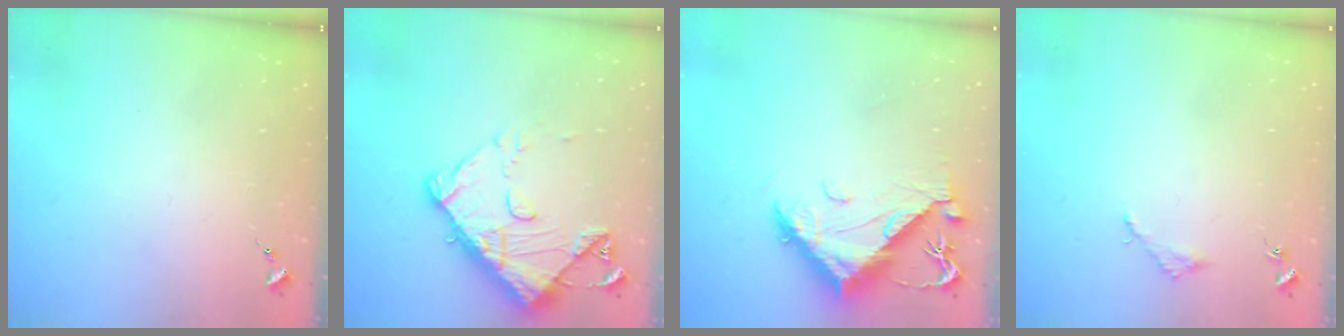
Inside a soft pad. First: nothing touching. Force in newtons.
{"total": 13.6, "press": 13.5, "slide": 1.3}
{"total": 12.3, "press": 12.2, "slide": 1.5}
{"total": 1.6, "press": 1.6, "slide": 0.2}